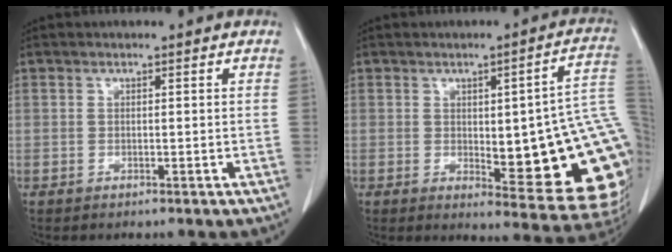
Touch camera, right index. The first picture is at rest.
{"total": 21.7, "force": [-1.0, 4.9, 21.1], "torque": [-0.167, 0.010, 0.004]}